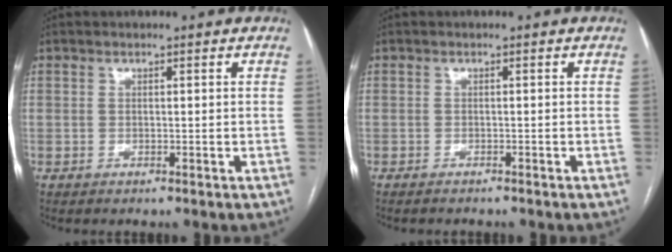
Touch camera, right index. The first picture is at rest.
{"total": 2.6, "force": [-2.3, 0.8, 0.9], "torque": [-0.016, -0.003, -0.023]}